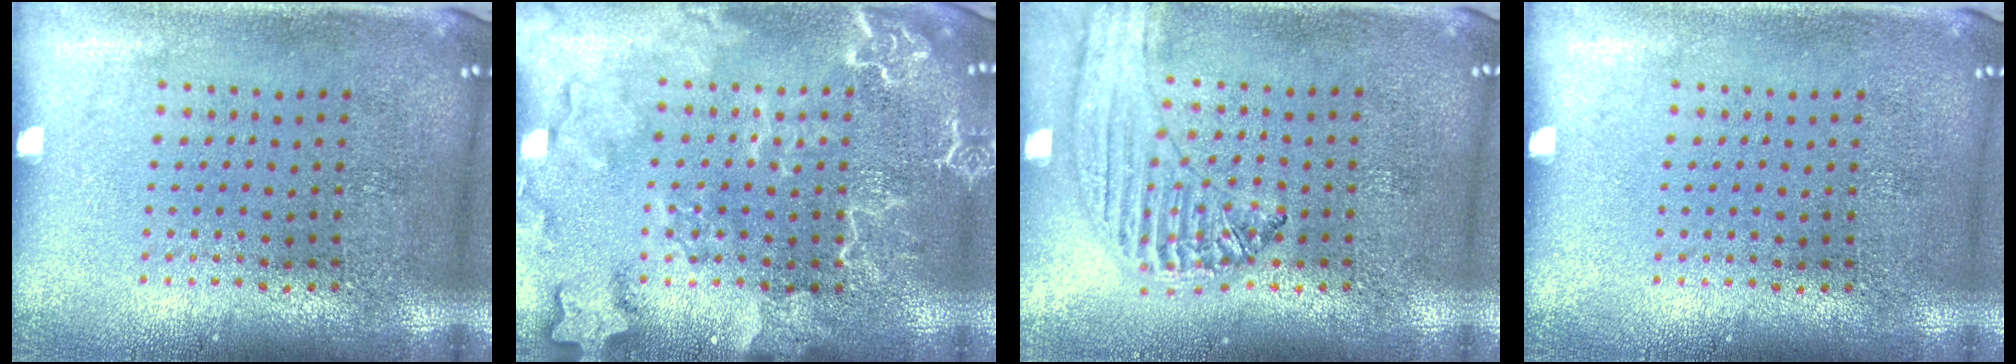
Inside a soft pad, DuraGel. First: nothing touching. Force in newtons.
{"total": 4.0, "press": 4.0, "slide": 0.6}
{"total": 1.2, "press": 1.2, "slide": 0.2}
{"total": 0.0}